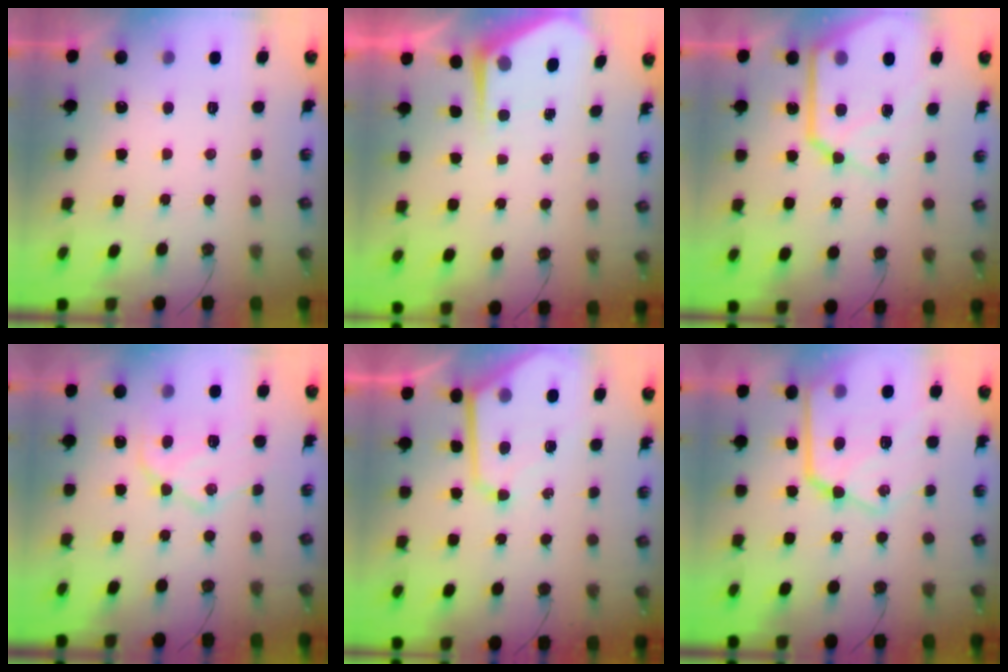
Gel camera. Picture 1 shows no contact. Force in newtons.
{"total": 5.8, "press": 5.8, "slide": 0.2}
{"total": 19.4, "press": 19.3, "slide": 2.0}
{"total": 15.6, "press": 15.5, "slide": 1.1}
{"total": 10.4, "press": 10.4, "slide": 0.9}
{"total": 22.1, "press": 22.0, "slide": 2.2}